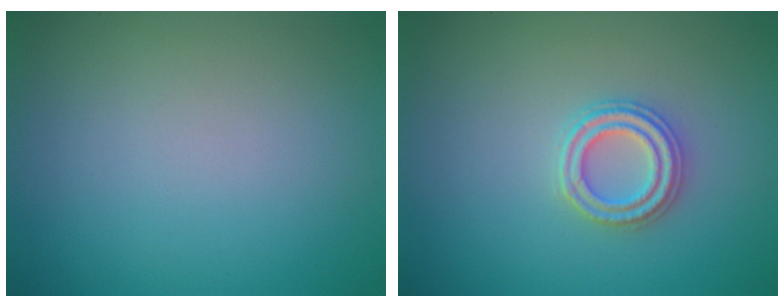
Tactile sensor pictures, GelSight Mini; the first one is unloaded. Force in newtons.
{"total": 2.6, "press": 2.6, "slide": 0.4}